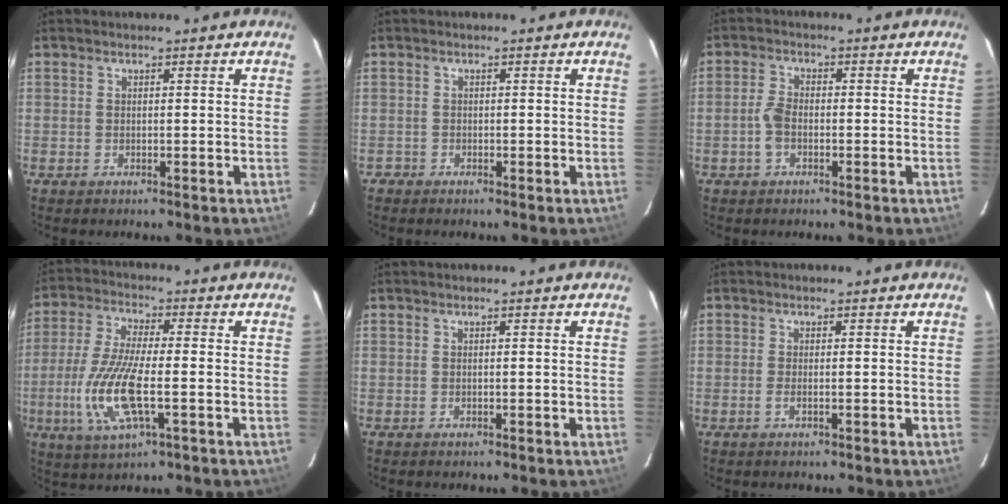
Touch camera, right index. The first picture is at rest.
{"total": 1.0, "force": [-0.7, 0.7, -0.1], "torque": [0.000, 0.005, -0.015]}
{"total": 3.5, "force": [-1.2, 2.0, 2.6], "torque": [-0.062, 0.006, -0.023]}
{"total": 13.3, "force": [-3.2, 3.5, 12.4], "torque": [-0.263, -0.011, -0.065]}
{"total": 0.0}
{"total": 1.3, "force": [-0.5, 0.0, 1.2], "torque": [-0.024, -0.001, -0.009]}